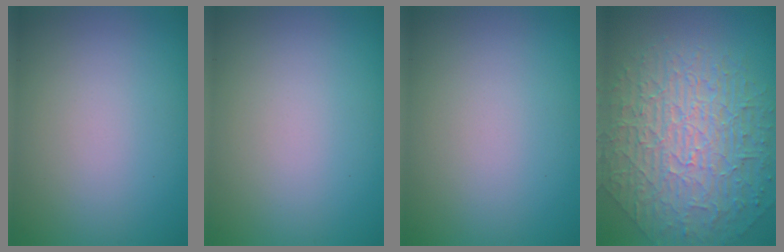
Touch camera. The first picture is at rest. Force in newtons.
{"total": 0.0}
{"total": 0.0}
{"total": 10.2, "press": 6.6, "slide": 7.7}